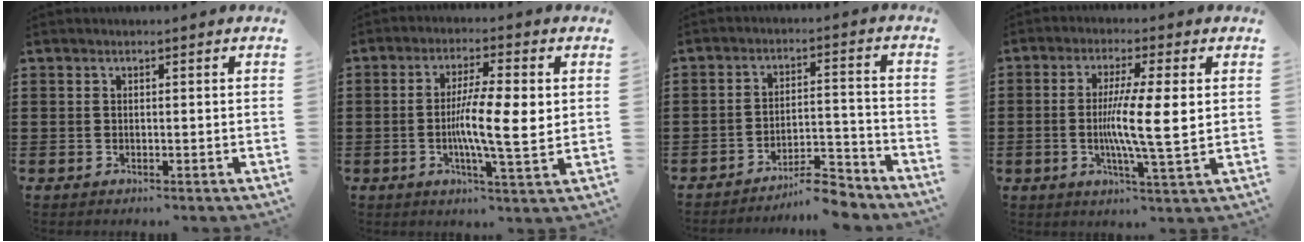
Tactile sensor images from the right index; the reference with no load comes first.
{"total": 9.2, "force": [0.1, 1.7, 9.1], "torque": [-0.154, 0.000, -0.002]}
{"total": 6.9, "force": [-6.4, 0.7, 2.6], "torque": [-0.034, 0.012, -0.119]}
{"total": 7.3, "force": [0.0, 0.5, 7.3], "torque": [-0.132, -0.004, -0.005]}